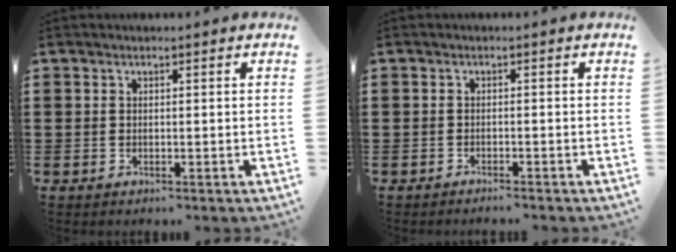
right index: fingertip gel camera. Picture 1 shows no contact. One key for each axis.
{"total": 1.0, "fx": -1.0, "fy": -0.2, "fz": 0.1, "tx": -0.005, "ty": 0.000, "tz": -0.021}